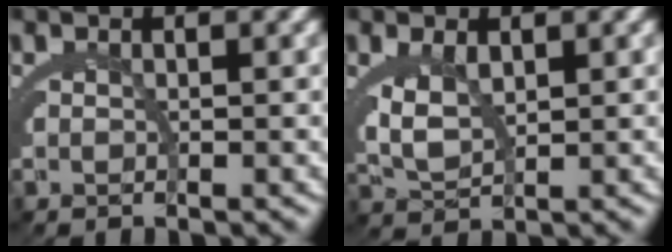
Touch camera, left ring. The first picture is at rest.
{"total": 3.3, "force": [0.6, 2.0, 2.5], "torque": [-0.066, -0.015, 0.027]}